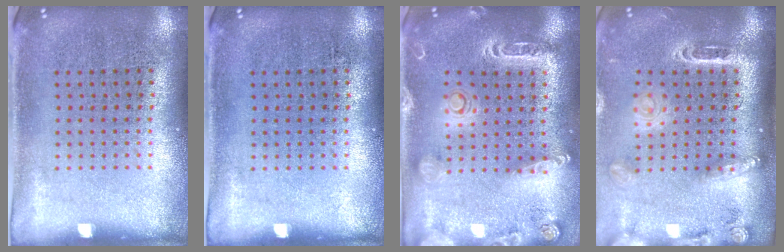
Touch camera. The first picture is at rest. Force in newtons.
{"total": 0.0}
{"total": 2.0, "press": 1.9, "slide": 0.6}
{"total": 2.4, "press": 1.8, "slide": 1.5}